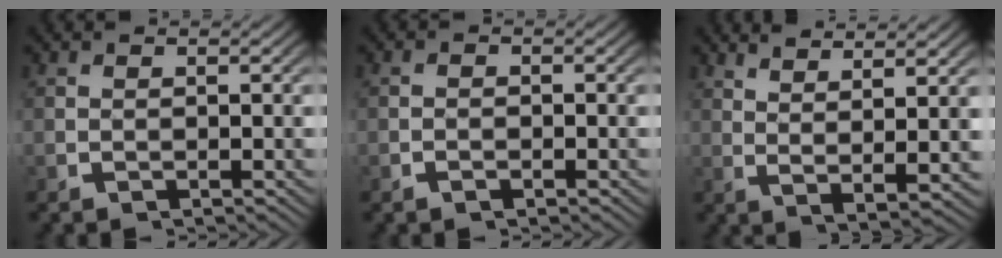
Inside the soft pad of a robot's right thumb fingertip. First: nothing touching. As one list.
[{"total": 0.7, "force": [-0.6, 0.3, 0.4], "torque": [-0.007, -0.001, -0.013]}, {"total": 4.4, "force": [2.6, 0.8, 3.5], "torque": [-0.062, -0.003, 0.053]}]